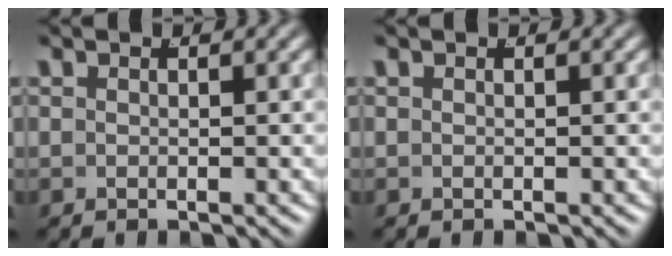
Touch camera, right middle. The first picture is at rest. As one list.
[{"total": 0.0}]